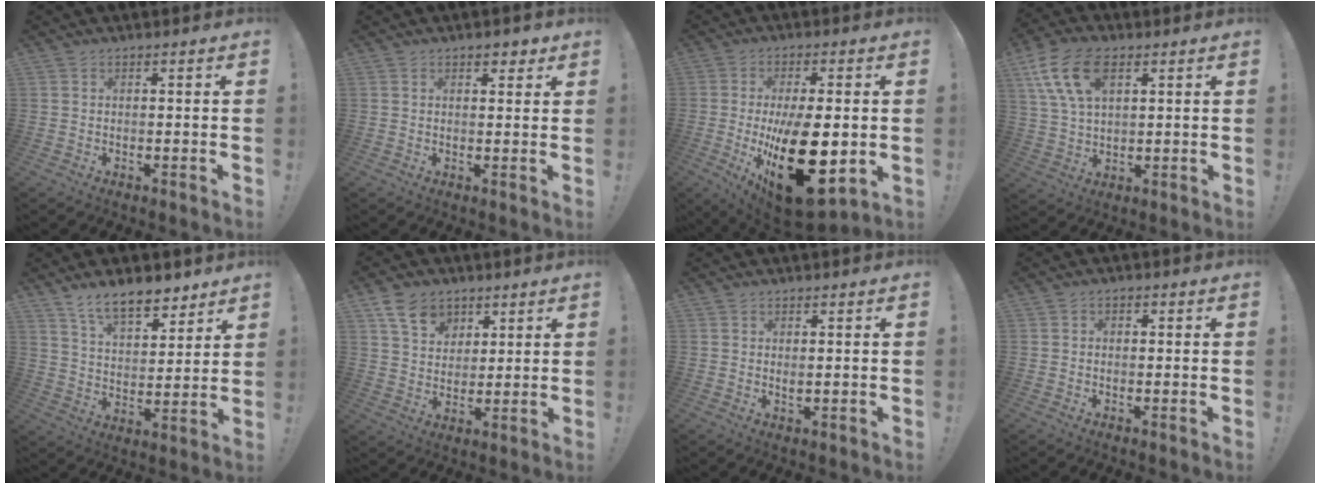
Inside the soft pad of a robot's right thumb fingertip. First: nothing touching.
{"total": 2.8, "force": [1.9, 1.7, 1.1], "torque": [0.005, -0.012, 0.030]}
{"total": 25.2, "force": [-3.9, 10.8, 22.4], "torque": [-0.368, -0.004, -0.045]}
{"total": 14.7, "force": [6.4, 8.7, 9.9], "torque": [-0.191, -0.014, 0.119]}
{"total": 12.4, "force": [9.5, 5.3, 5.9], "torque": [-0.096, -0.056, 0.174]}
{"total": 10.7, "force": [6.3, 7.6, 4.2], "torque": [-0.078, -0.028, 0.125]}
{"total": 1.2, "force": [0.8, 0.4, 0.7], "torque": [0.000, -0.006, 0.011]}
{"total": 1.3, "force": [-0.3, 1.1, 0.6], "torque": [-0.001, 0.002, -0.008]}